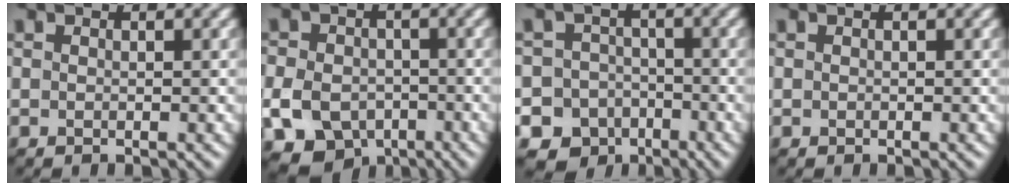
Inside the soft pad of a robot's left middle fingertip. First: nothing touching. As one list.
[{"total": 8.4, "force": [-4.0, 6.4, 3.7], "torque": [-0.066, -0.031, -0.079]}, {"total": 10.7, "force": [-7.2, 7.8, 1.0], "torque": [-0.013, -0.031, -0.127]}, {"total": 0.0}]